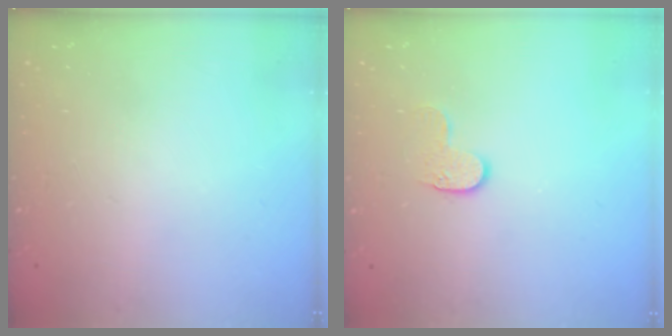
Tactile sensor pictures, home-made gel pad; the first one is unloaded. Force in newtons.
{"total": 5.6, "press": 5.6, "slide": 0.5}